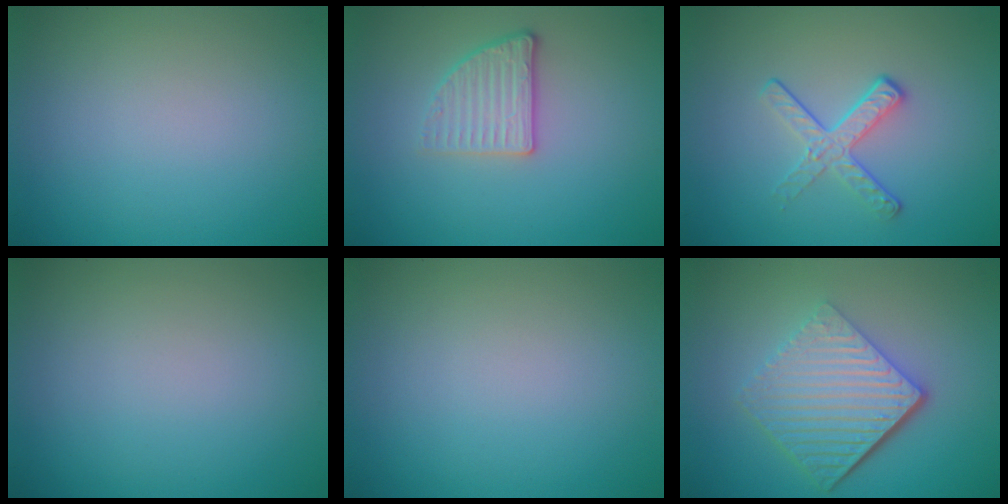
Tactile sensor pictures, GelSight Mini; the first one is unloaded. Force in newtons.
{"total": 2.6, "press": 2.3, "slide": 1.2}
{"total": 2.4, "press": 1.7, "slide": 1.7}
{"total": 0.0}
{"total": 0.0}
{"total": 6.7, "press": 4.4, "slide": 5.1}